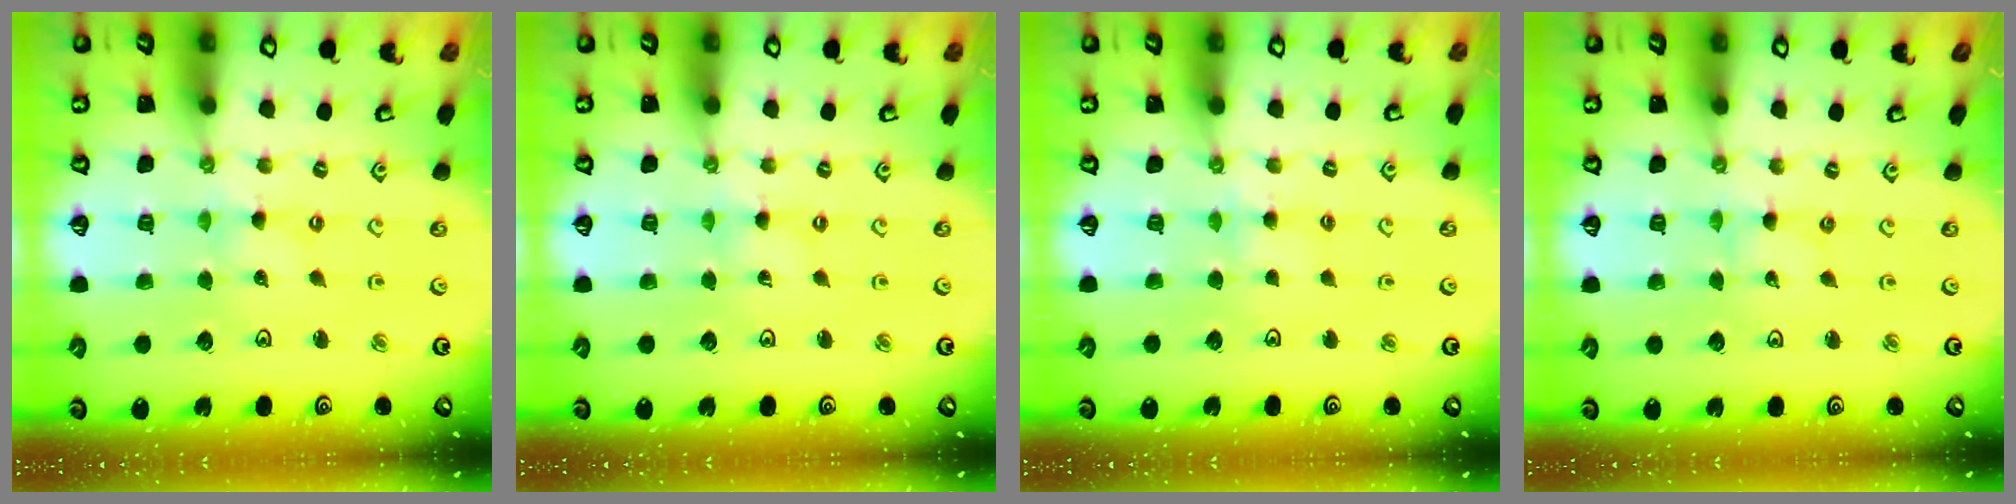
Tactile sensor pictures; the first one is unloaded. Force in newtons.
{"total": 0.0}
{"total": 3.6, "press": 3.6, "slide": 0.5}
{"total": 0.0}